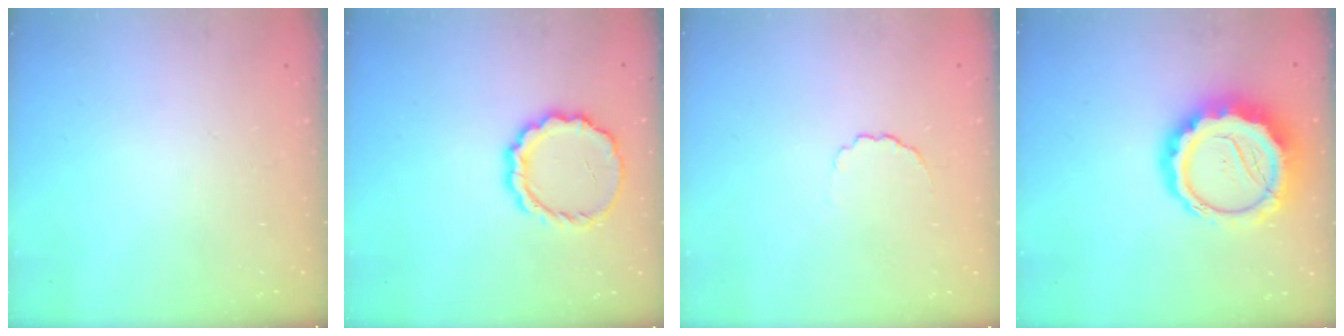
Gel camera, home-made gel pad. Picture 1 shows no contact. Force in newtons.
{"total": 10.7, "press": 10.4, "slide": 2.5}
{"total": 2.9, "press": 2.7, "slide": 1.0}
{"total": 17.2, "press": 16.8, "slide": 3.8}